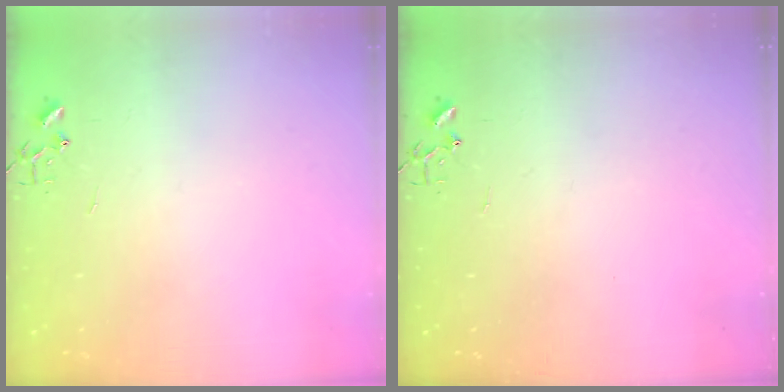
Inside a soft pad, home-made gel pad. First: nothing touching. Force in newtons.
{"total": 0.0}